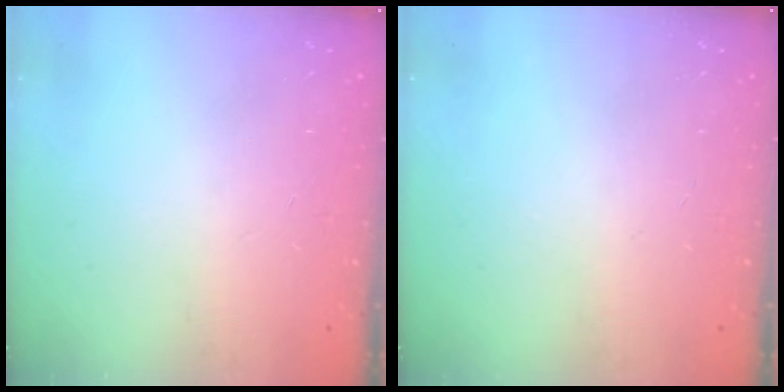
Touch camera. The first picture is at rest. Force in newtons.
{"total": 0.0}